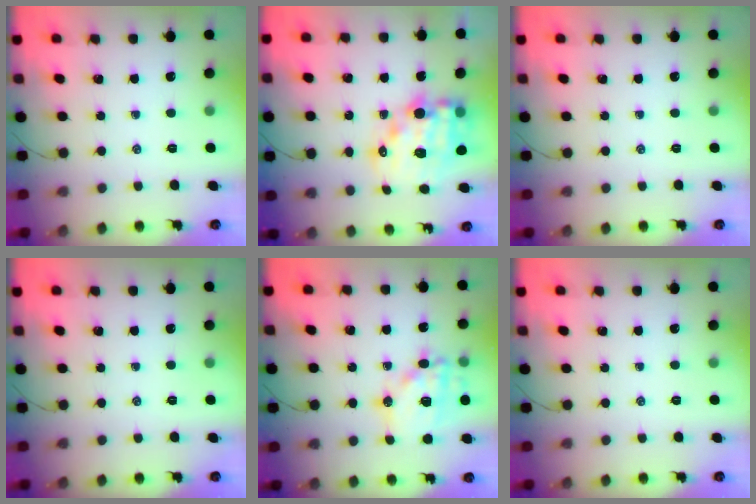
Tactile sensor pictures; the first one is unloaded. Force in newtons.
{"total": 16.1, "press": 15.8, "slide": 3.4}
{"total": 0.0}
{"total": 0.0}
{"total": 15.5, "press": 15.2, "slide": 2.9}
{"total": 0.0}